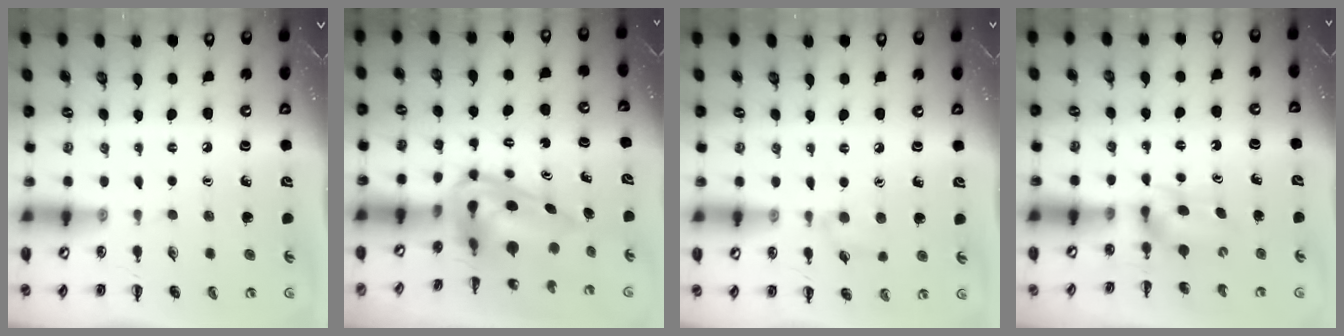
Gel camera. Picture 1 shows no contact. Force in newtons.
{"total": 8.4, "press": 8.0, "slide": 2.5}
{"total": 5.8, "press": 5.4, "slide": 2.1}
{"total": 3.9, "press": 3.8, "slide": 1.1}